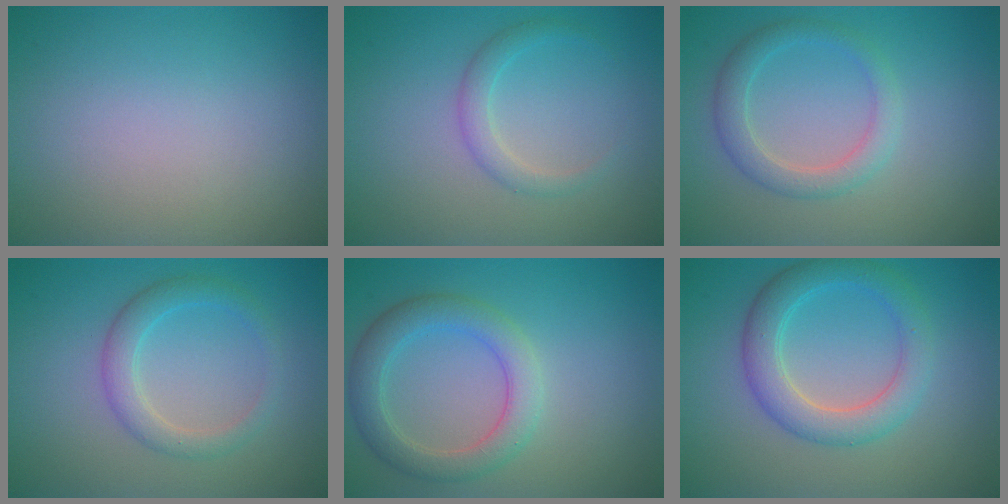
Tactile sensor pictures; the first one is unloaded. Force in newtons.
{"total": 1.8, "press": 1.8, "slide": 0.1}
{"total": 2.8, "press": 2.8, "slide": 0.1}
{"total": 2.8, "press": 2.8, "slide": 0.3}
{"total": 4.0, "press": 4.0, "slide": 0.2}
{"total": 4.5, "press": 4.5, "slide": 0.1}